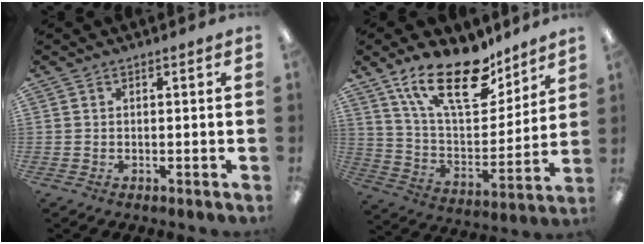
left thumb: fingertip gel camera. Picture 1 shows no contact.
{"total": 21.5, "force": [14.7, 8.9, 13.0], "torque": [-0.227, -0.078, 0.257]}